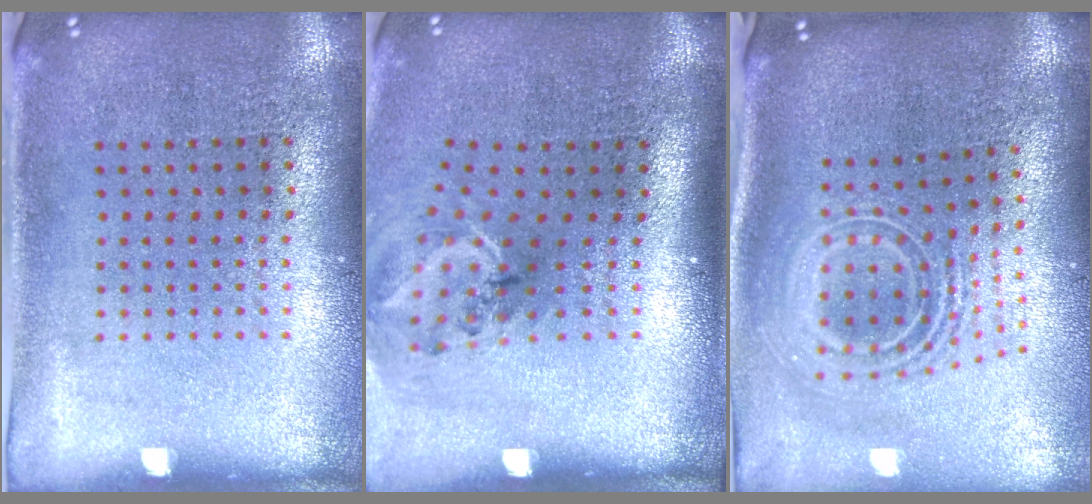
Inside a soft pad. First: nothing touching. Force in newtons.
{"total": 1.4, "press": 1.1, "slide": 0.9}
{"total": 2.7, "press": 1.8, "slide": 1.9}